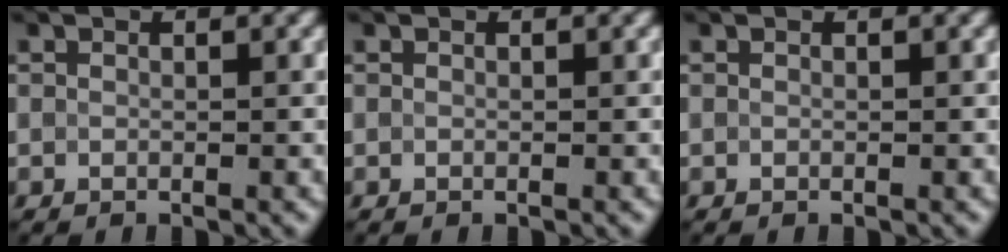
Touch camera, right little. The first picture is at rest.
{"total": 0.0}
{"total": 0.0}